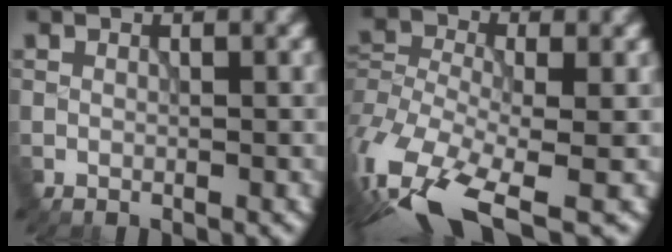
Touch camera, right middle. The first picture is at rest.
{"total": 13.8, "force": [-9.0, 5.7, 8.7], "torque": [-0.196, -0.025, -0.142]}